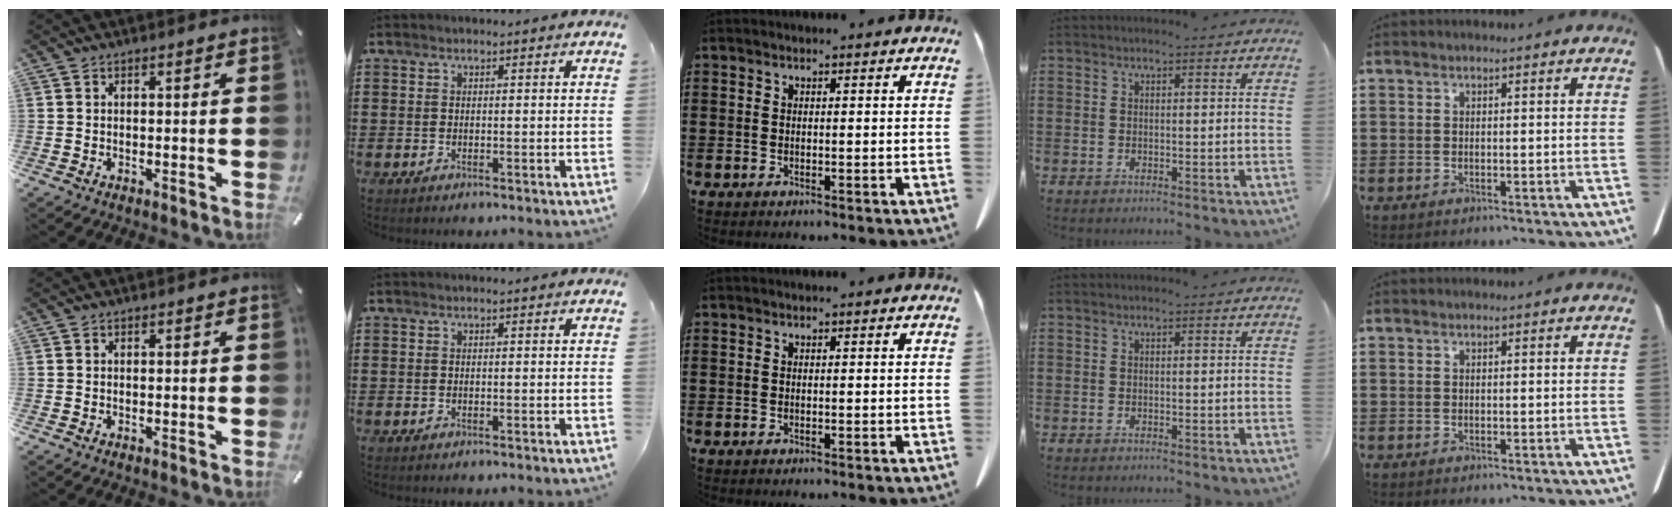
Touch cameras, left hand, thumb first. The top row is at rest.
{}